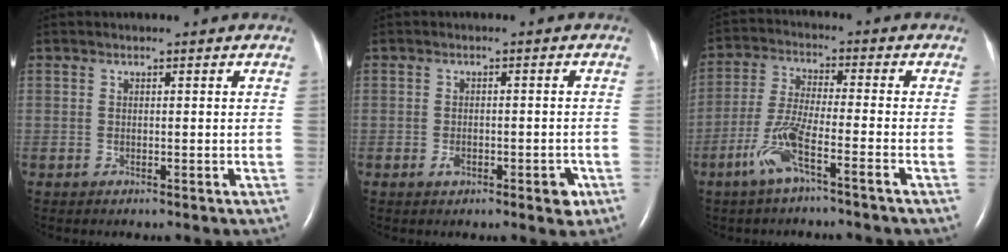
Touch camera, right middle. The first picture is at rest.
{"total": 3.6, "force": [-1.7, 1.5, 2.7], "torque": [-0.036, 0.003, -0.021]}
{"total": 7.5, "force": [-4.2, 0.1, 6.2], "torque": [-0.139, -0.001, -0.086]}